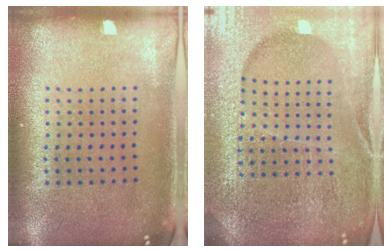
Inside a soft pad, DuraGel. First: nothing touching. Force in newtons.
{"total": 5.2, "press": 4.8, "slide": 2.2}